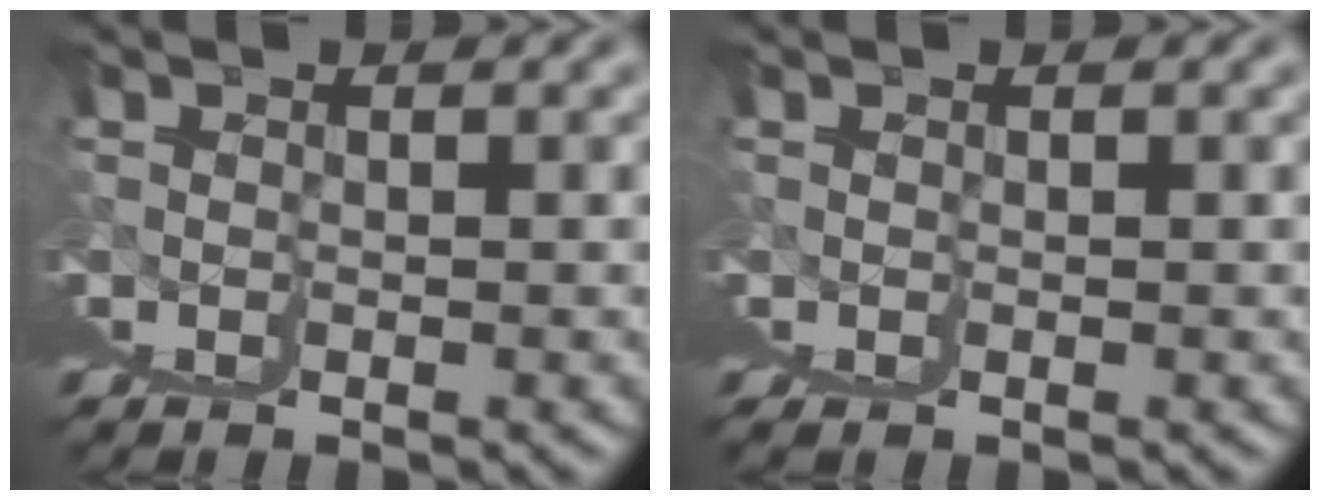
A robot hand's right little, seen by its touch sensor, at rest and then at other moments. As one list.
[{"total": 1.0, "force": [-0.3, 0.9, 0.5], "torque": [-0.014, -0.004, -0.003]}]